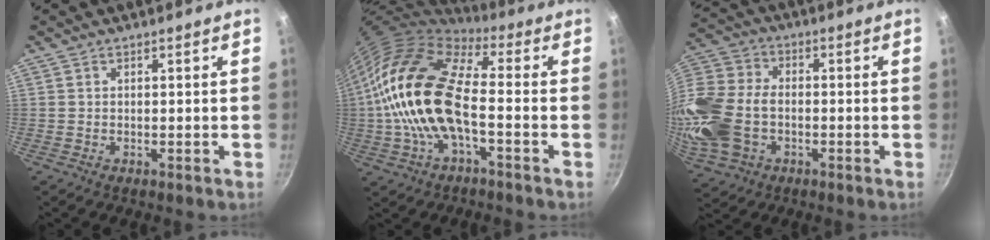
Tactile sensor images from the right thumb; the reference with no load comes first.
{"total": 19.2, "force": [-1.9, 9.0, 16.9], "torque": [-0.302, 0.027, -0.047]}
{"total": 19.0, "force": [-4.1, 13.7, 12.6], "torque": [-0.280, 0.025, -0.083]}